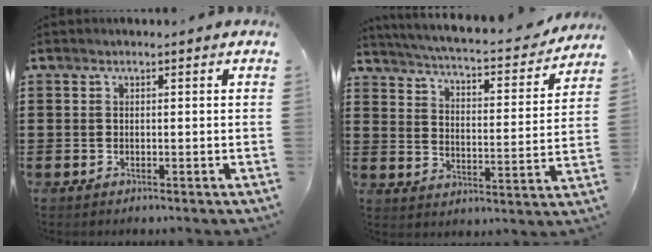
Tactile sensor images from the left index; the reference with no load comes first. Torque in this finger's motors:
{"motor_torque": [2.14, 0.00, 1.05, 0.14]}